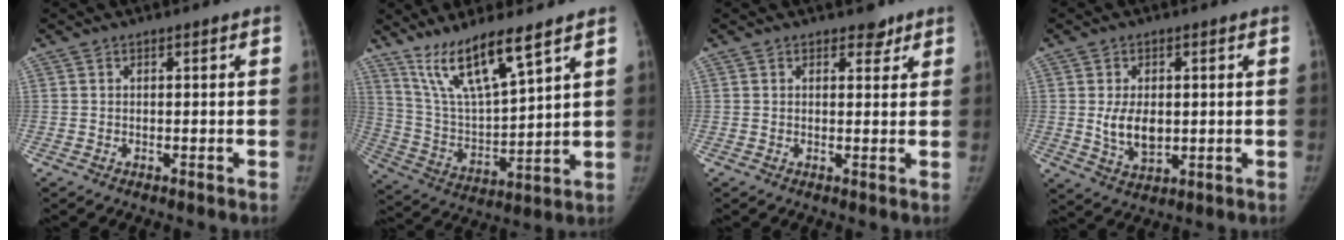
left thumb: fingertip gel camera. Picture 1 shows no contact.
{"total": 14.1, "force": [9.9, 2.4, 9.8], "torque": [-0.175, -0.056, 0.204]}
{"total": 2.3, "force": [1.7, 1.4, 0.7], "torque": [0.010, -0.009, 0.019]}
{"total": 7.1, "force": [0.1, 4.3, 5.6], "torque": [-0.086, -0.009, 0.011]}